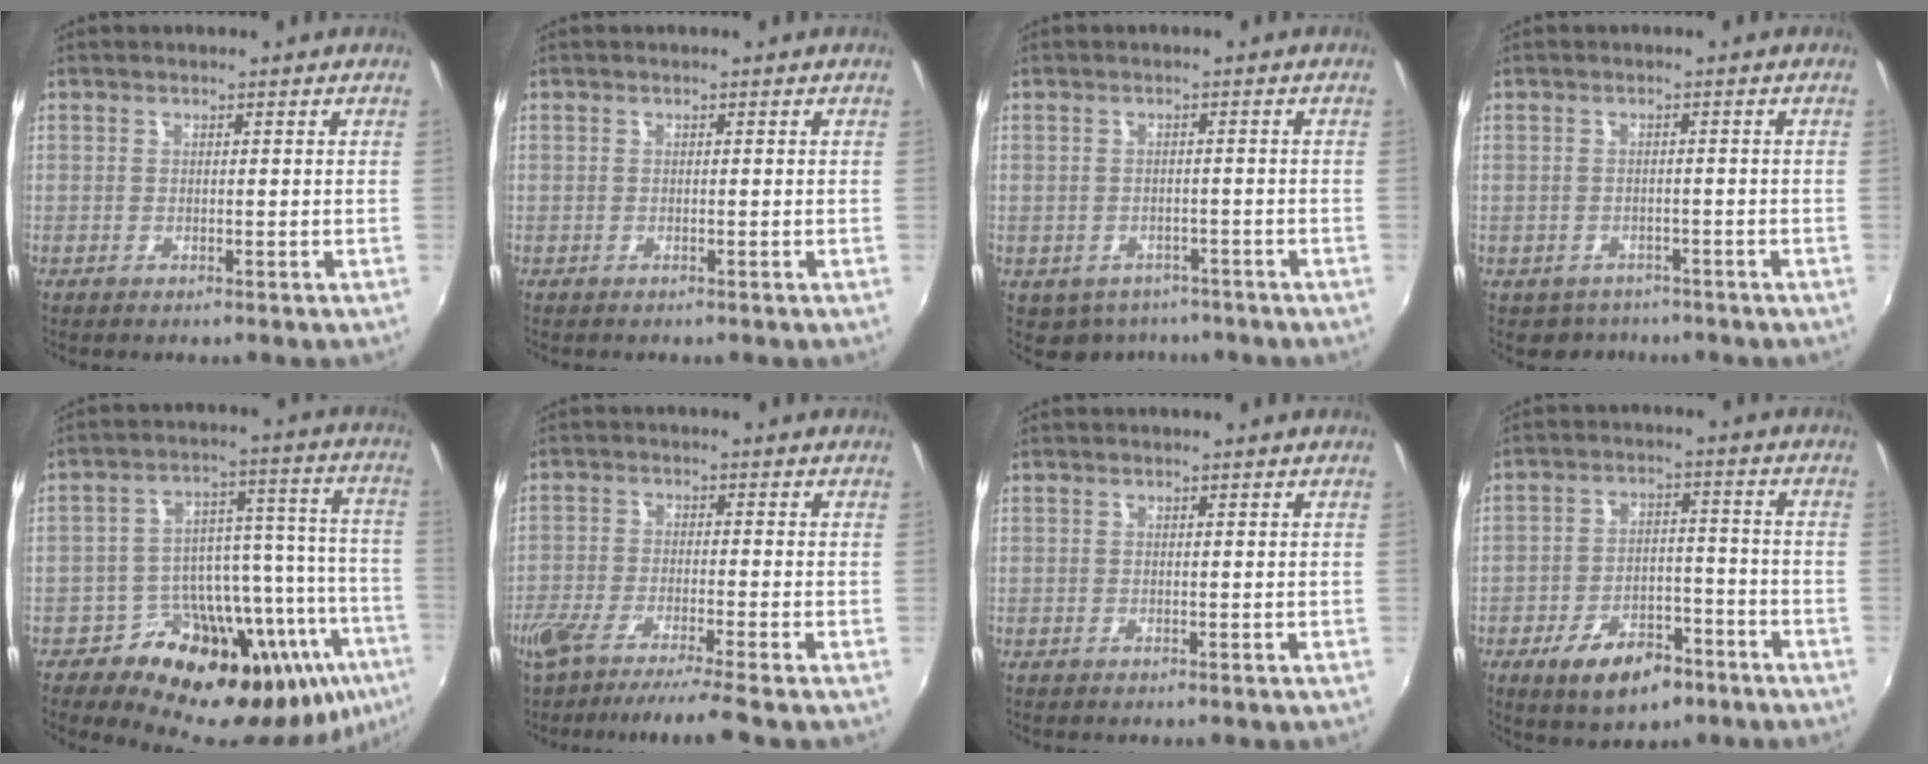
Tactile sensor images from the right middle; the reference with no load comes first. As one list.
[{"total": 0.0}, {"total": 6.0, "force": [-4.1, 4.1, 1.8], "torque": [-0.046, -0.009, -0.047]}, {"total": 3.9, "force": [-2.8, 2.7, 0.5], "torque": [-0.021, -0.005, -0.037]}, {"total": 23.0, "force": [-15.7, 11.1, 12.7], "torque": [-0.169, 0.016, -0.230]}, {"total": 9.4, "force": [-7.7, -0.5, 5.3], "torque": [-0.109, -0.032, -0.132]}, {"total": 0.0}, {"total": 11.0, "force": [-6.6, 5.6, 6.7], "torque": [-0.134, 0.008, -0.095]}]